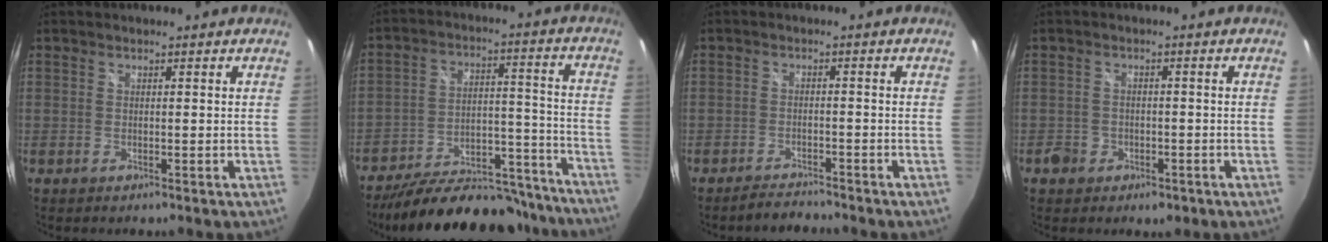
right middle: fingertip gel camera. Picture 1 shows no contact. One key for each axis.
{"total": 23.7, "fx": -20.2, "fy": 8.6, "fz": 8.9, "tx": -0.155, "ty": 0.030, "tz": -0.258}
{"total": 3.2, "fx": -3.1, "fy": 0.5, "fz": 0.4, "tx": -0.024, "ty": 0.001, "tz": -0.051}
{"total": 3.8, "fx": -1.9, "fy": 3.1, "fz": 1.2, "tx": -0.029, "ty": 0.002, "tz": -0.027}